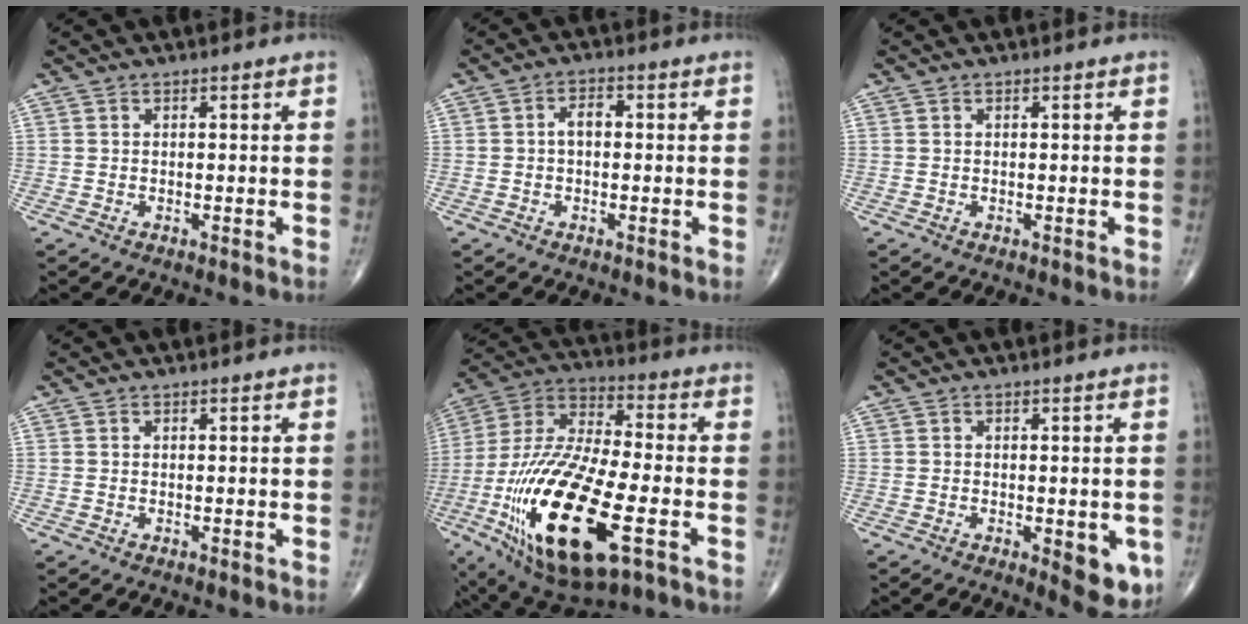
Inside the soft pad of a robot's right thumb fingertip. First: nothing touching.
{"total": 3.0, "force": [0.0, 1.9, 2.4], "torque": [-0.035, 0.014, -0.006]}
{"total": 0.0}
{"total": 0.0}
{"total": 28.4, "force": [-8.9, 10.6, 24.8], "torque": [-0.560, -0.004, -0.149]}
{"total": 7.3, "force": [-2.1, 3.0, 6.4], "torque": [-0.060, -0.010, -0.022]}